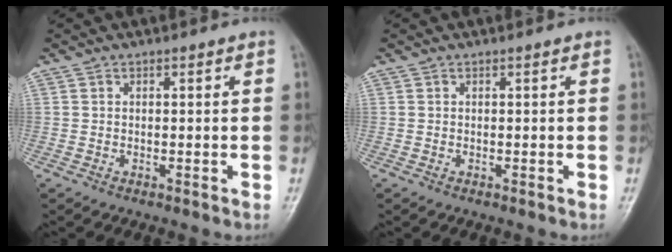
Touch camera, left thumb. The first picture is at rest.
{"total": 0.0}